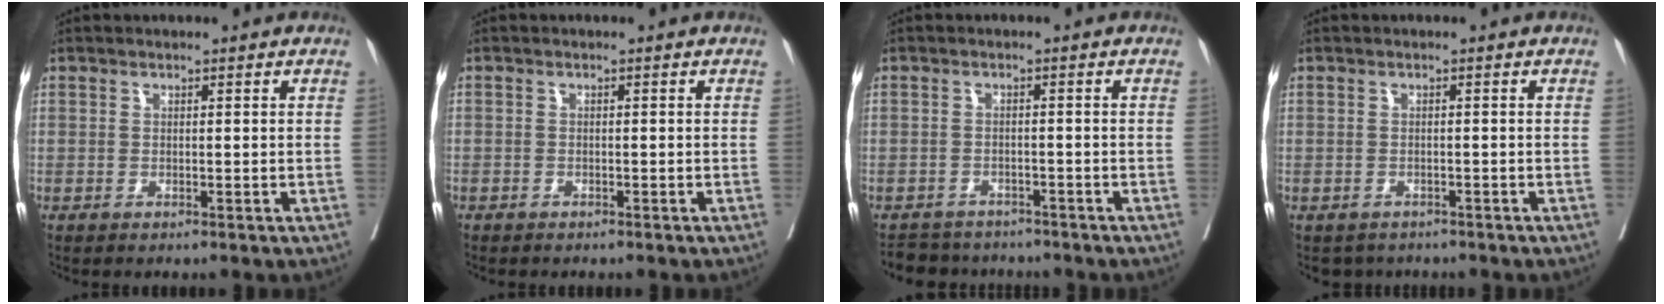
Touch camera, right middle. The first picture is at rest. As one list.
[{"total": 0.8, "force": [-0.6, 0.6, 0.0], "torque": [-0.010, 0.002, -0.011]}, {"total": 5.9, "force": [-5.5, 2.0, 0.3], "torque": [-0.002, 0.002, -0.078]}, {"total": 2.7, "force": [-2.3, 1.5, 0.0], "torque": [-0.002, 0.000, -0.033]}]